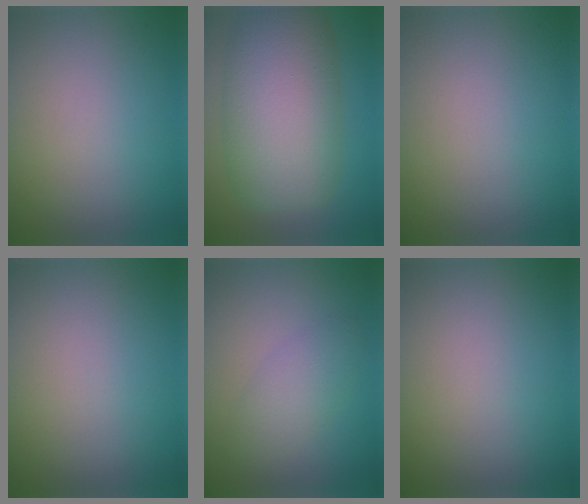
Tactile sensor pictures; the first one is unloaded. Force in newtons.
{"total": 11.4, "press": 11.3, "slide": 0.2}
{"total": 0.0}
{"total": 0.0}
{"total": 2.9, "press": 2.9, "slide": 0.1}
{"total": 0.0}